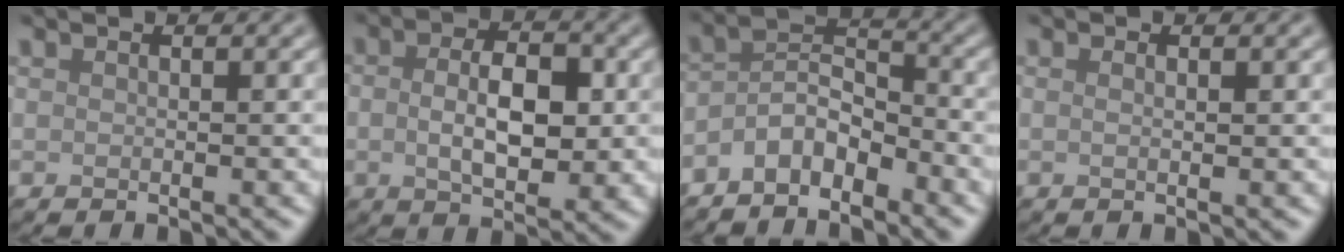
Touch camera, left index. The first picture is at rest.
{"total": 5.6, "force": [0.0, 2.8, 4.8], "torque": [-0.089, 0.001, -0.001]}
{"total": 3.8, "force": [-2.8, 1.6, 2.1], "torque": [-0.035, 0.012, -0.060]}
{"total": 1.1, "force": [0.3, 0.4, 1.0], "torque": [-0.007, -0.007, -0.002]}